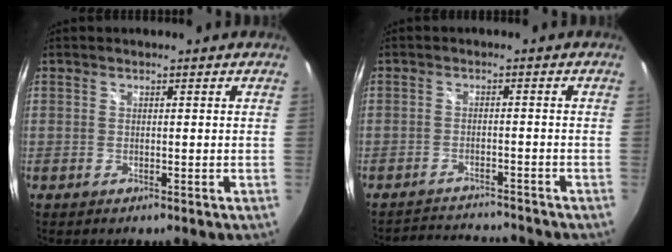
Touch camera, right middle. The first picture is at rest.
{"total": 7.6, "force": [-7.4, 1.1, 1.3], "torque": [-0.041, 0.004, -0.110]}